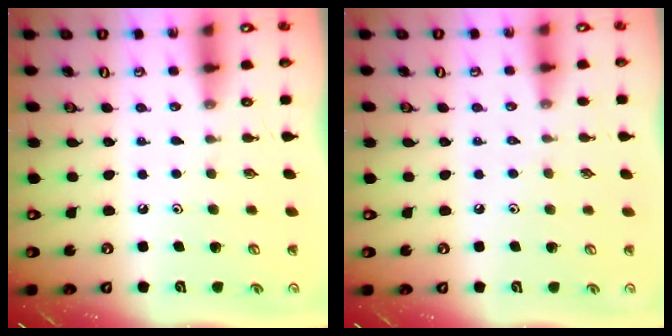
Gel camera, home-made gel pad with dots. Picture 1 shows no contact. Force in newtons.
{"total": 2.1, "press": 2.1, "slide": 0.4}